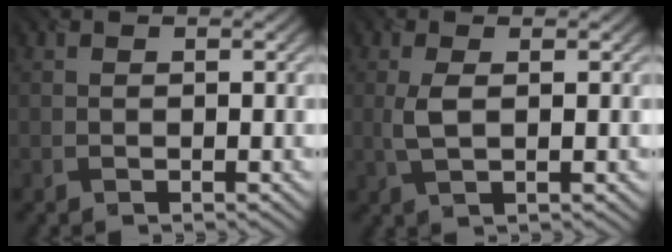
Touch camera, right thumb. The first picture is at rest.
{"total": 2.8, "force": [0.2, 0.8, 2.7], "torque": [-0.069, 0.000, 0.005]}